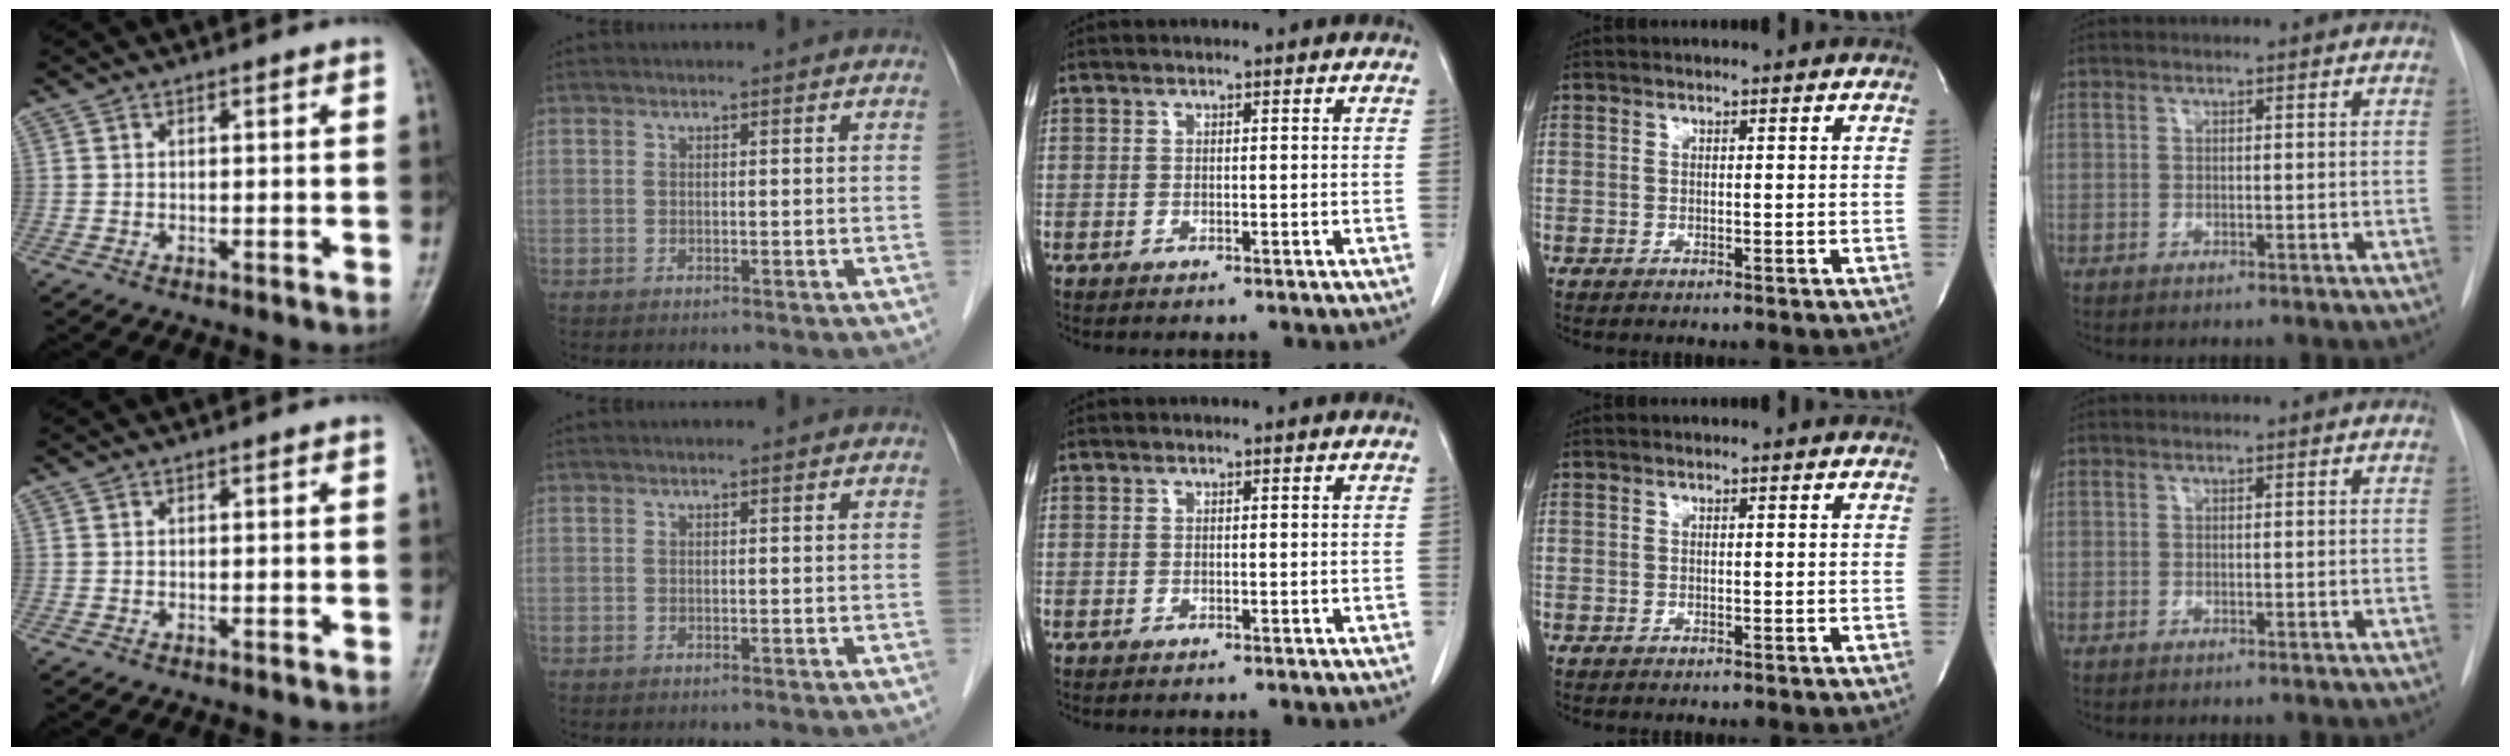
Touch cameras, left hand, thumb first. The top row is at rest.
{}